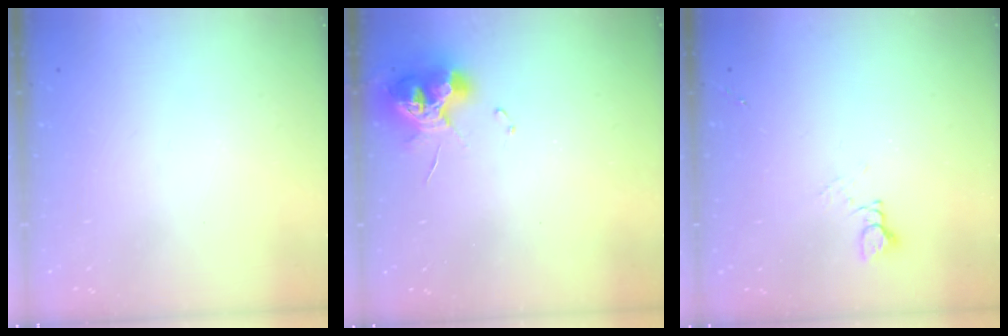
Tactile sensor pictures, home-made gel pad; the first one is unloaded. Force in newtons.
{"total": 9.2, "press": 9.2, "slide": 0.9}
{"total": 2.9, "press": 2.9, "slide": 0.3}